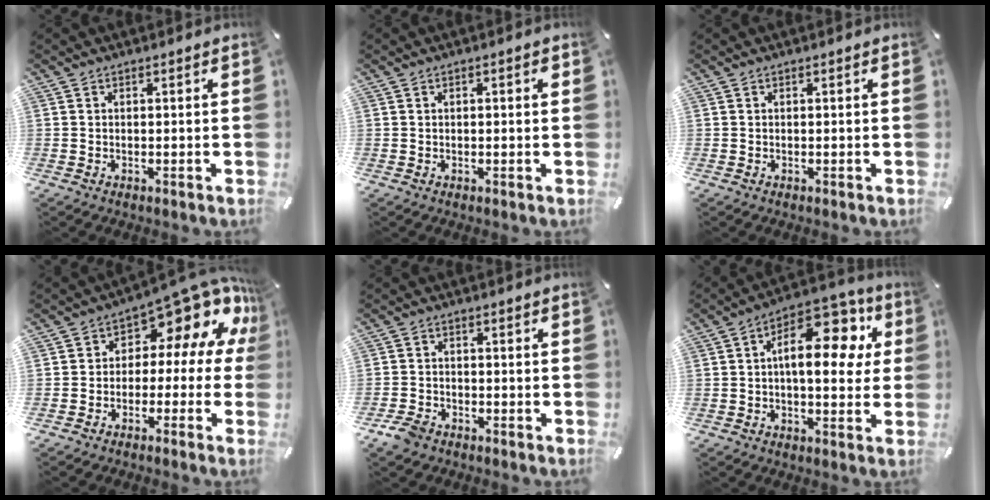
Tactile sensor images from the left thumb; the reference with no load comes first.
{"total": 1.2, "force": [0.2, 0.4, 1.1], "torque": [-0.020, 0.003, 0.001]}
{"total": 0.0}
{"total": 11.3, "force": [7.0, 5.6, 6.9], "torque": [-0.099, -0.068, 0.114]}
{"total": 4.1, "force": [-3.0, 2.4, 1.5], "torque": [-0.042, 0.012, -0.061]}
{"total": 16.1, "force": [4.3, 8.4, 13.1], "torque": [-0.184, -0.023, 0.072]}